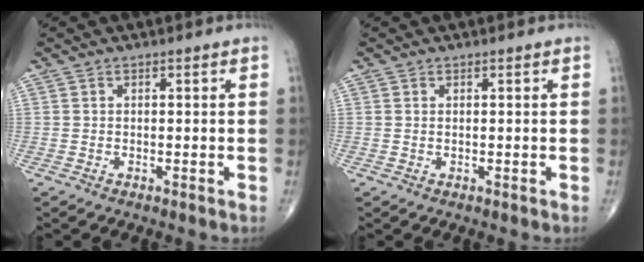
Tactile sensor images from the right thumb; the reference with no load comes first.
{"total": 0.0}